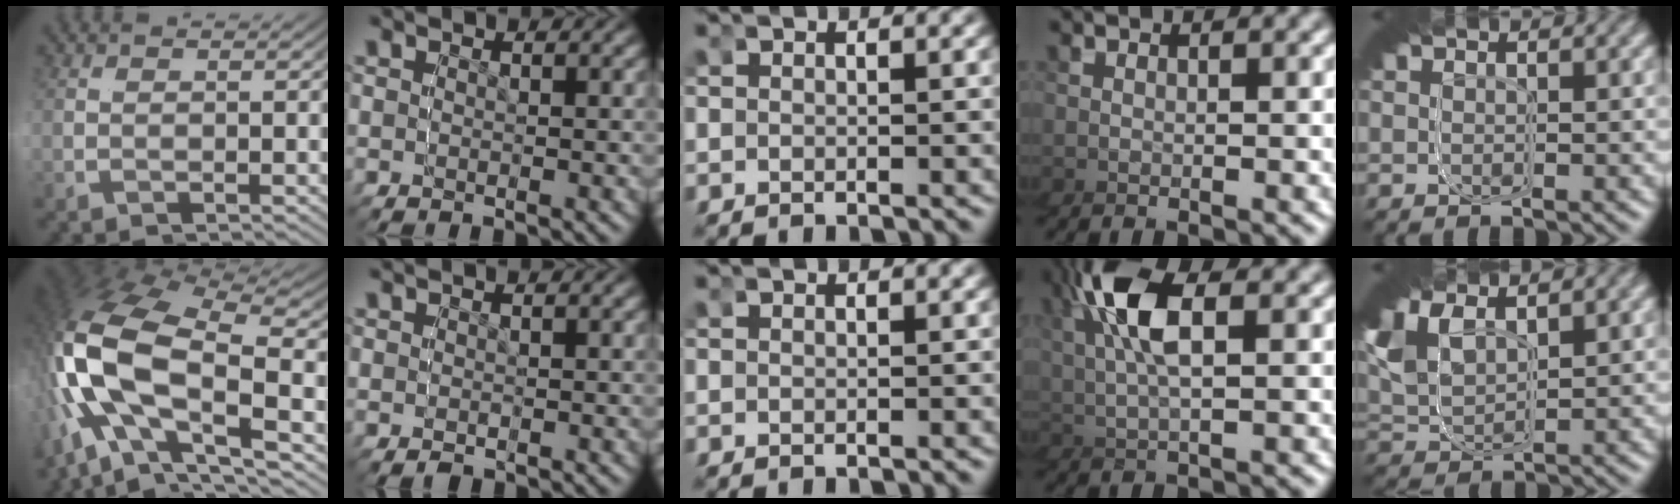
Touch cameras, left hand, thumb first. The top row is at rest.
{"thumb": {"total": 13.5, "force": [-0.2, 7.3, 11.4], "torque": [-0.243, 0.008, -0.015]}, "index": {"total": 1.1, "force": [0.3, 1.0, 0.3], "torque": [-0.002, -0.004, 0.008]}, "ring": {"total": 4.7, "force": [1.8, 1.1, 4.2], "torque": [-0.125, 0.009, 0.027]}, "little": {"total": 7.9, "force": [1.3, 5.9, 5.1], "torque": [-0.102, 0.002, 0.010]}}